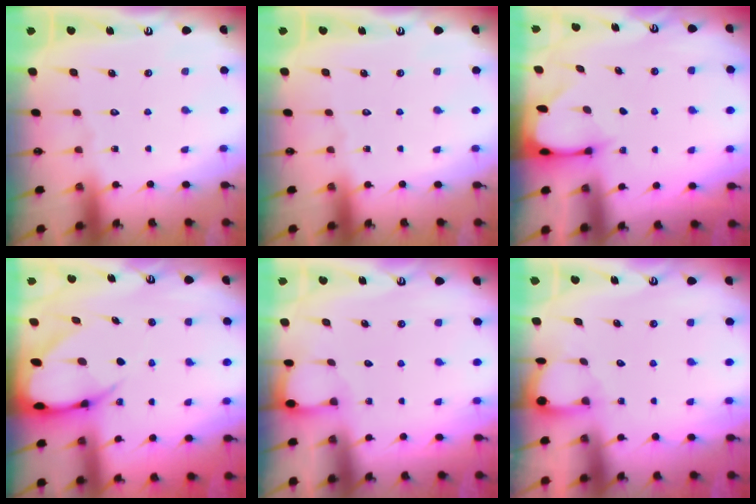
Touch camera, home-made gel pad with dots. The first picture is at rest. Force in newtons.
{"total": 0.0}
{"total": 2.4, "press": 2.3, "slide": 0.3}
{"total": 10.0, "press": 10.0, "slide": 1.1}
{"total": 2.0, "press": 1.9, "slide": 0.3}
{"total": 2.8, "press": 2.8, "slide": 0.3}